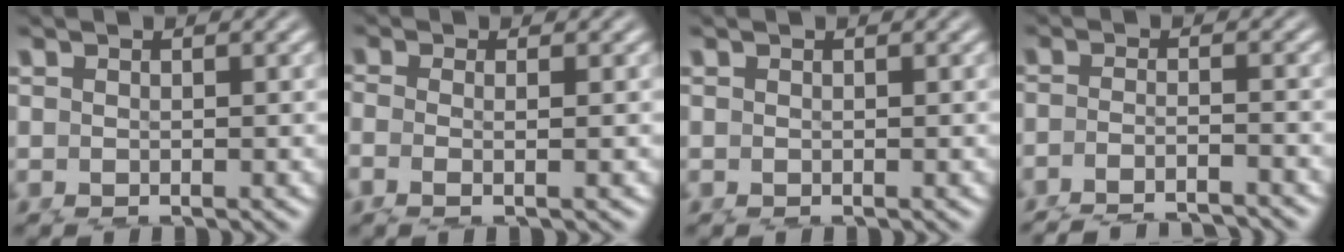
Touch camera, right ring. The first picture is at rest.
{"total": 2.6, "force": [-0.4, 1.4, 2.1], "torque": [-0.073, -0.020, 0.006]}
{"total": 0.0}
{"total": 3.3, "force": [-2.8, 1.1, 1.2], "torque": [-0.038, -0.022, -0.034]}